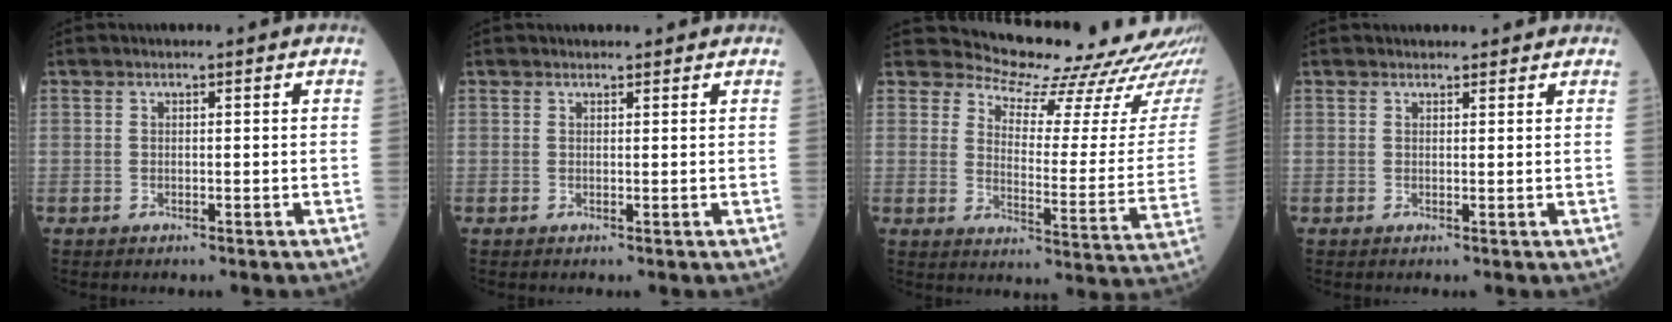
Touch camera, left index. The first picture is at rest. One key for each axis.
{"total": 1.7, "fx": 1.6, "fy": 0.6, "fz": 0.2, "tx": -0.006, "ty": 0.010, "tz": 0.015}
{"total": 20.0, "fx": 19.5, "fy": 2.6, "fz": 3.8, "tx": -0.053, "ty": -0.125, "tz": 0.212}
{"total": 2.9, "fx": 2.6, "fy": 1.1, "fz": 0.5, "tx": -0.004, "ty": 0.012, "tz": 0.024}